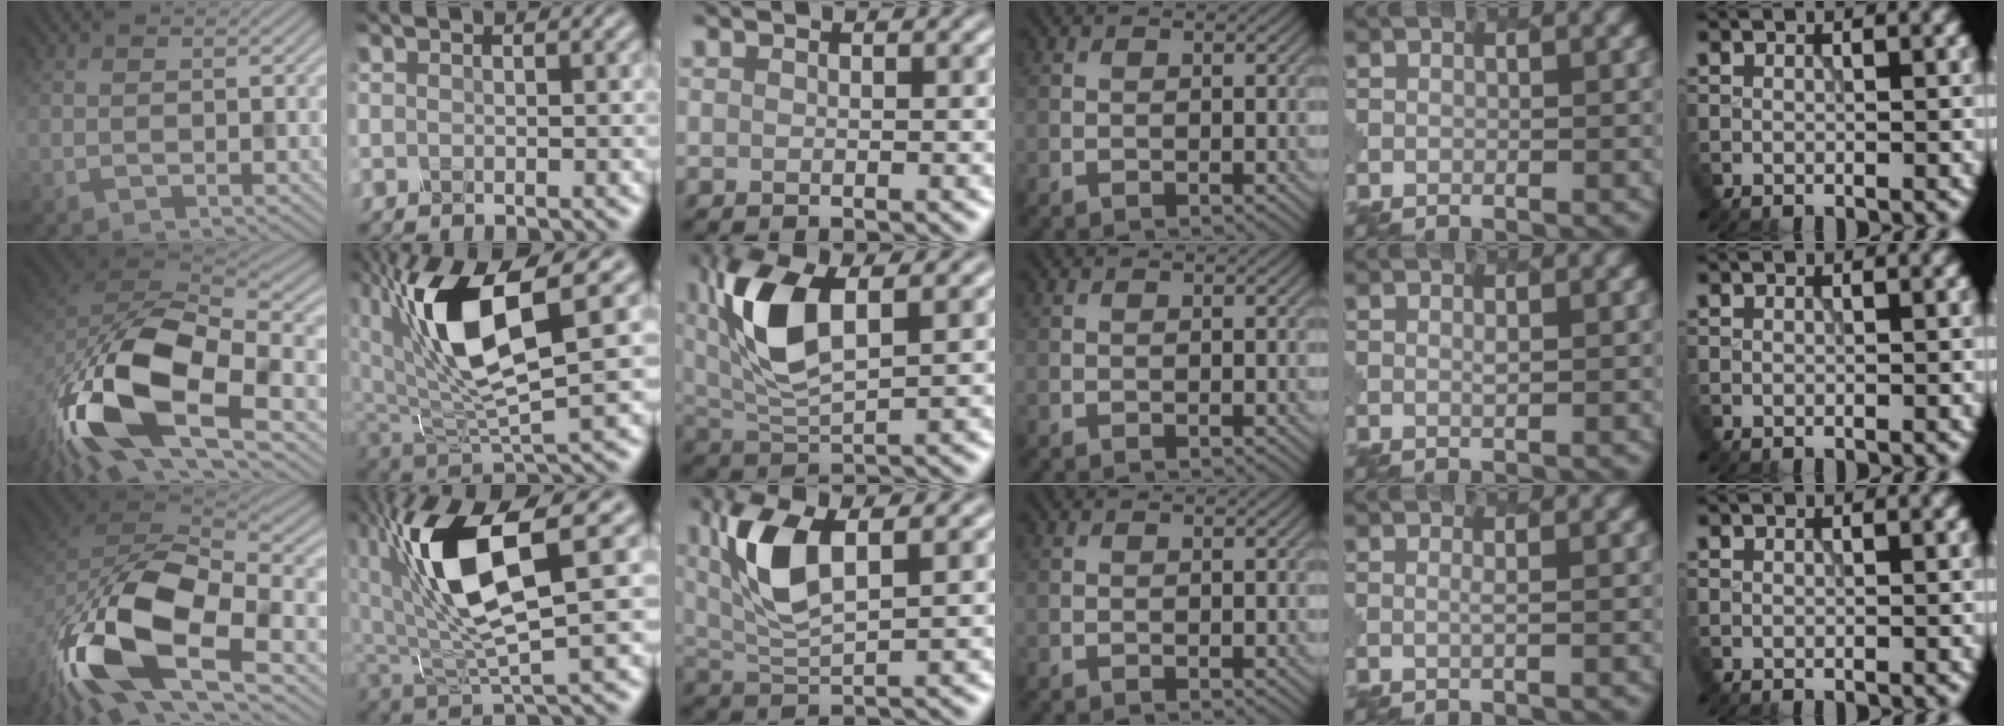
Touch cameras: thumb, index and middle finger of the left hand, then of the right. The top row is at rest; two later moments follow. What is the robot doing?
{"motion": "twist", "object": "rubiks cube"}